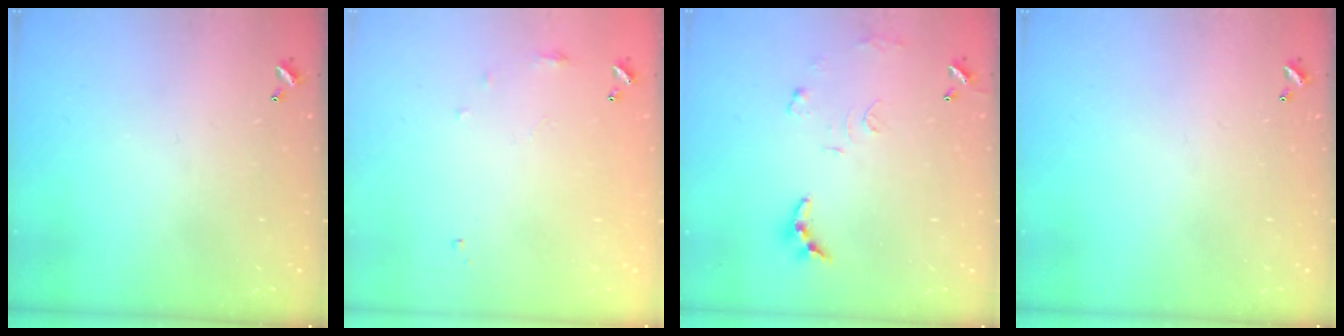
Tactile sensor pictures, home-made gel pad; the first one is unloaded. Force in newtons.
{"total": 6.7, "press": 6.6, "slide": 0.9}
{"total": 9.3, "press": 9.3, "slide": 0.6}
{"total": 0.0}